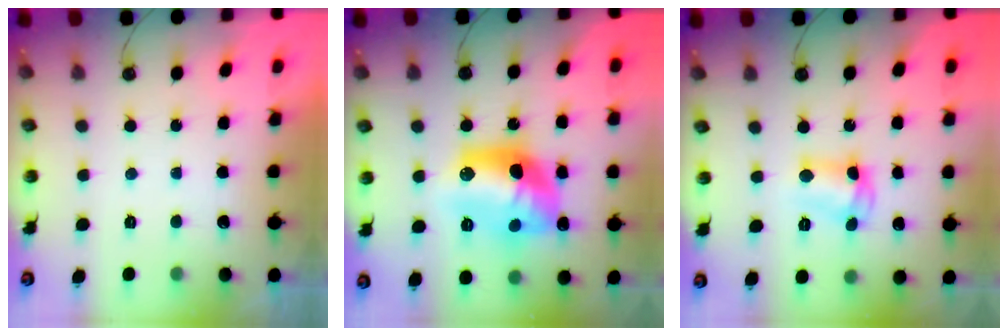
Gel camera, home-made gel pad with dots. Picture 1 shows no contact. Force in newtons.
{"total": 16.0, "press": 15.9, "slide": 1.3}
{"total": 6.4, "press": 6.4, "slide": 0.3}